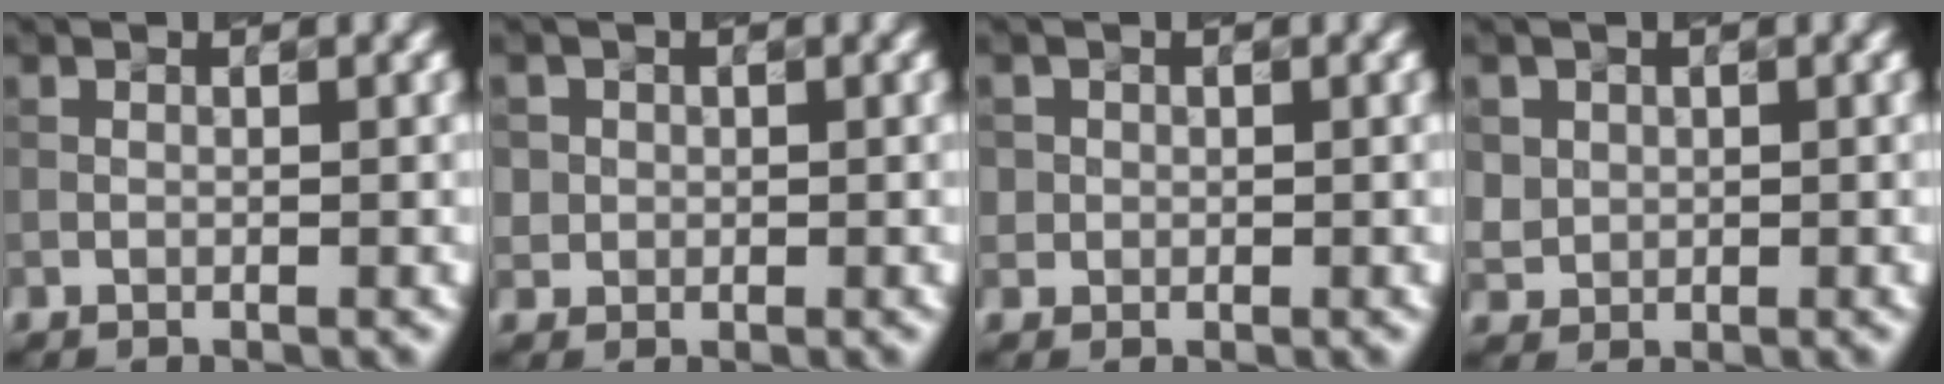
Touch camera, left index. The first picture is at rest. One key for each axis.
{"total": 1.5, "fx": 0.3, "fy": 1.4, "fz": -0.2, "tx": 0.005, "ty": 0.002, "tz": 0.007}
{"total": 1.2, "fx": 0.2, "fy": 1.1, "fz": -0.3, "tx": 0.013, "ty": 0.001, "tz": 0.000}
{"total": 1.7, "fx": 0.5, "fy": 1.7, "fz": -0.1, "tx": 0.004, "ty": -0.001, "tz": 0.019}